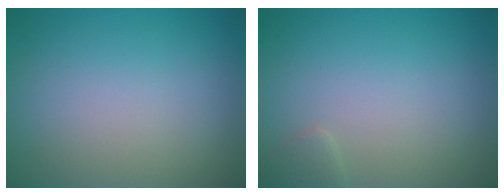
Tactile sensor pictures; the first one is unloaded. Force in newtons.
{"total": 0.8, "press": 0.8, "slide": 0.0}